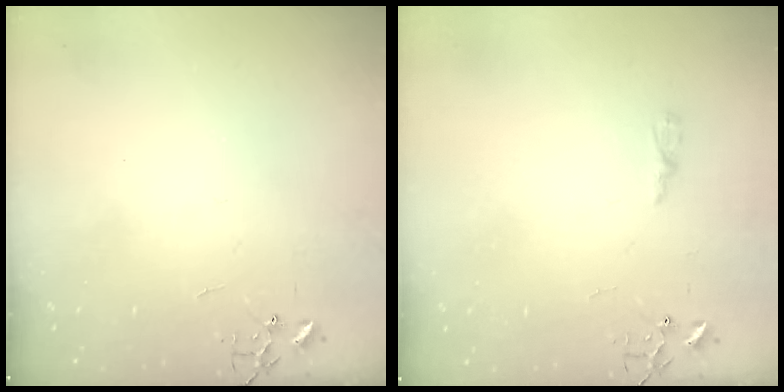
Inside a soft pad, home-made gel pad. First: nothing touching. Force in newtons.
{"total": 3.2, "press": 3.1, "slide": 0.4}